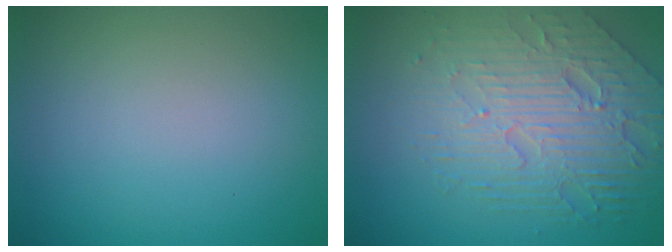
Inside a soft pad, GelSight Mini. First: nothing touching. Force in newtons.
{"total": 6.8, "press": 4.9, "slide": 4.8}